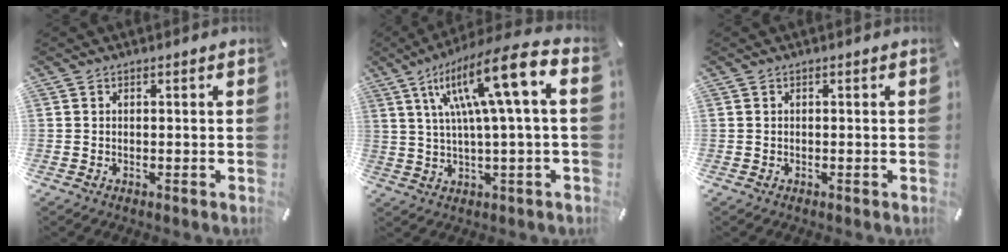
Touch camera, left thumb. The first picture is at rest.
{"total": 18.3, "force": [6.1, 3.1, 17.0], "torque": [-0.308, -0.020, 0.083]}
{"total": 0.0}